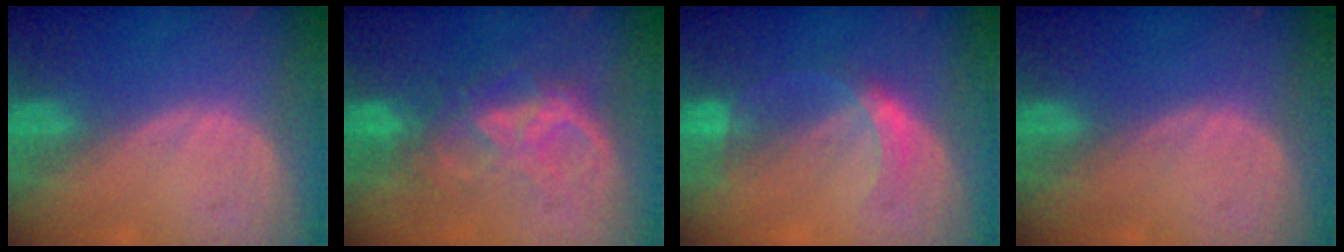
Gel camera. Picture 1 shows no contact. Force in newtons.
{"total": 6.3, "press": 6.3, "slide": 0.7}
{"total": 3.7, "press": 3.6, "slide": 0.3}
{"total": 0.0}